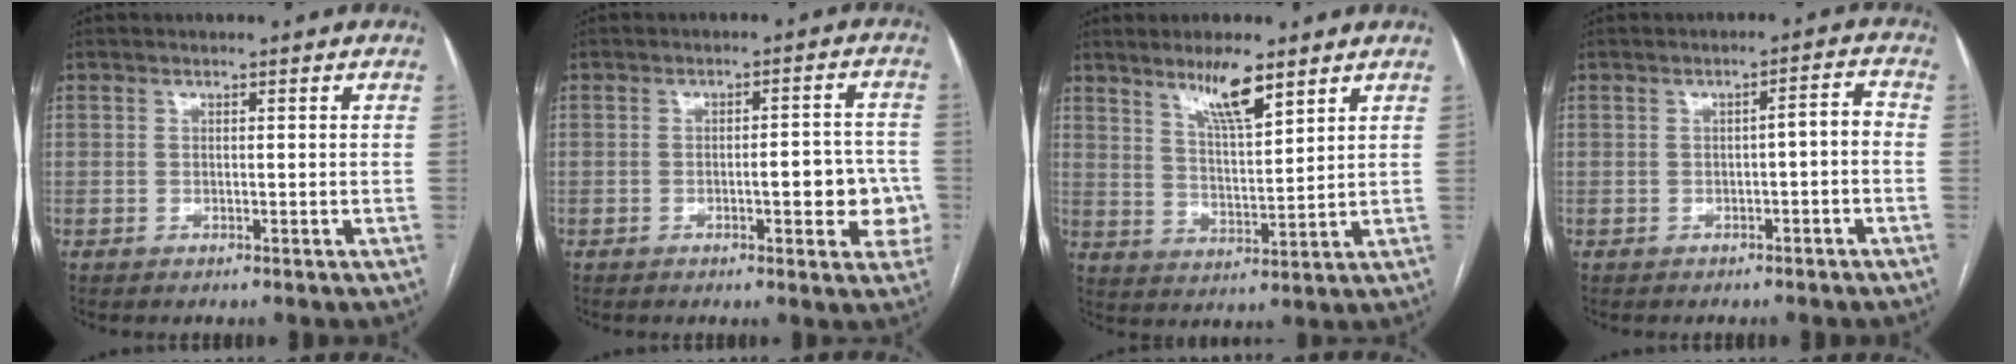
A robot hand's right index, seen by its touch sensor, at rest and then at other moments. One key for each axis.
{"total": 7.3, "fx": -2.0, "fy": 2.1, "fz": 6.7, "tx": -0.072, "ty": 0.016, "tz": -0.025}
{"total": 7.6, "fx": 5.4, "fy": 1.0, "fz": 5.4, "tx": -0.100, "ty": -0.006, "tz": 0.098}
{"total": 3.1, "fx": -0.8, "fy": 0.6, "fz": 2.9, "tx": -0.036, "ty": 0.017, "tz": -0.011}